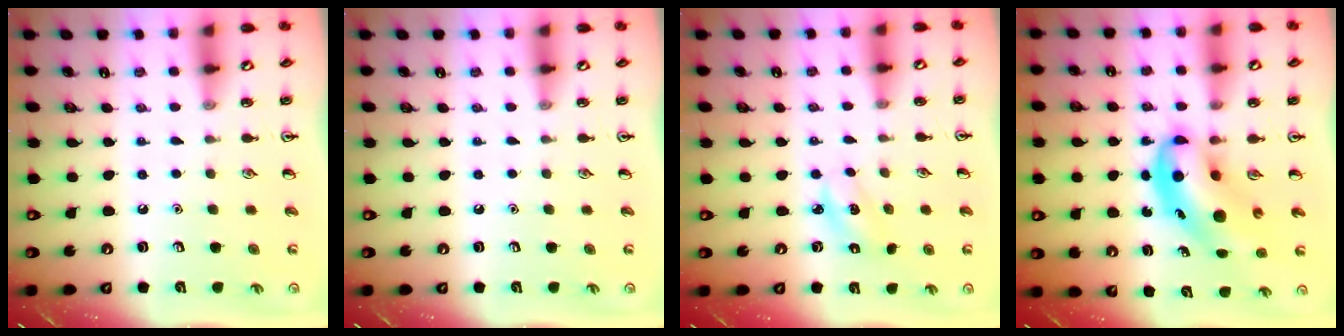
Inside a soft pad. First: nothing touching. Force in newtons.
{"total": 0.0}
{"total": 2.6, "press": 2.5, "slide": 0.6}
{"total": 9.0, "press": 8.7, "slide": 2.6}